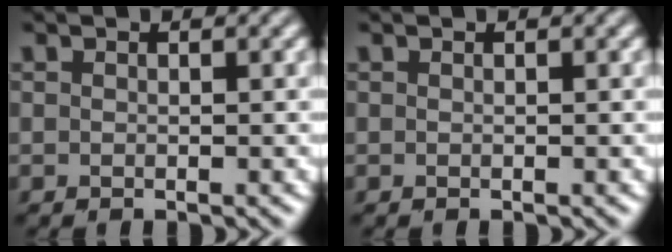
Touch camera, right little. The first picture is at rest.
{"total": 0.0}